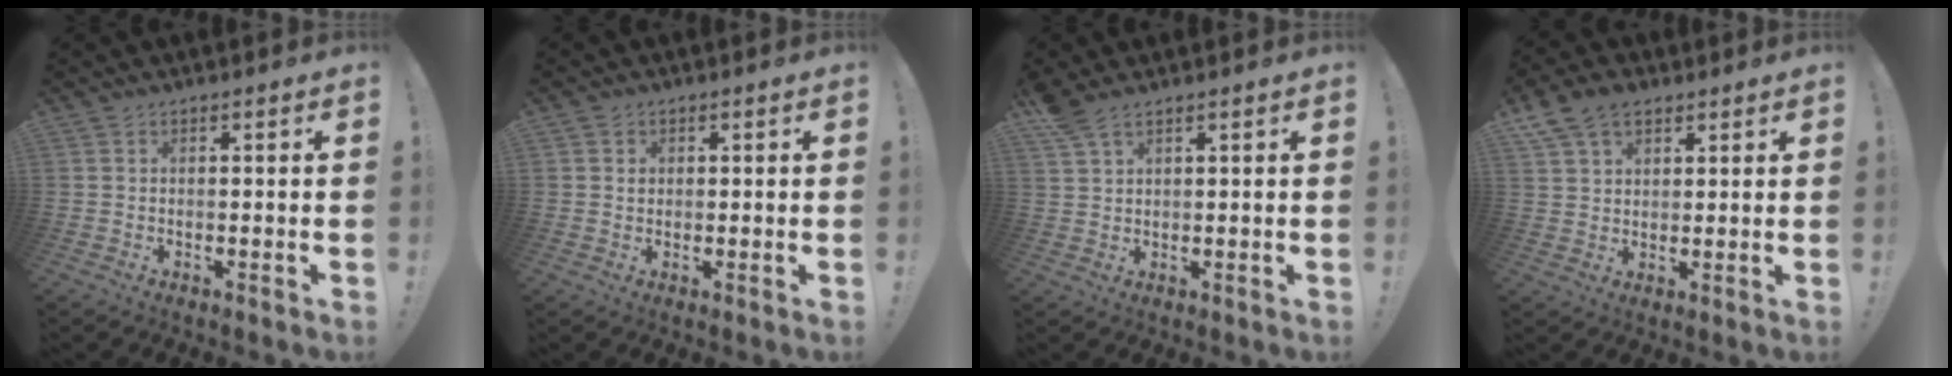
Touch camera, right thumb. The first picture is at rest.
{"total": 1.4, "force": [0.8, 1.2, 0.1], "torque": [0.012, -0.004, 0.011]}
{"total": 4.4, "force": [3.5, 1.2, 2.4], "torque": [-0.053, -0.012, 0.067]}
{"total": 8.7, "force": [5.3, 5.5, 4.1], "torque": [-0.072, -0.016, 0.105]}